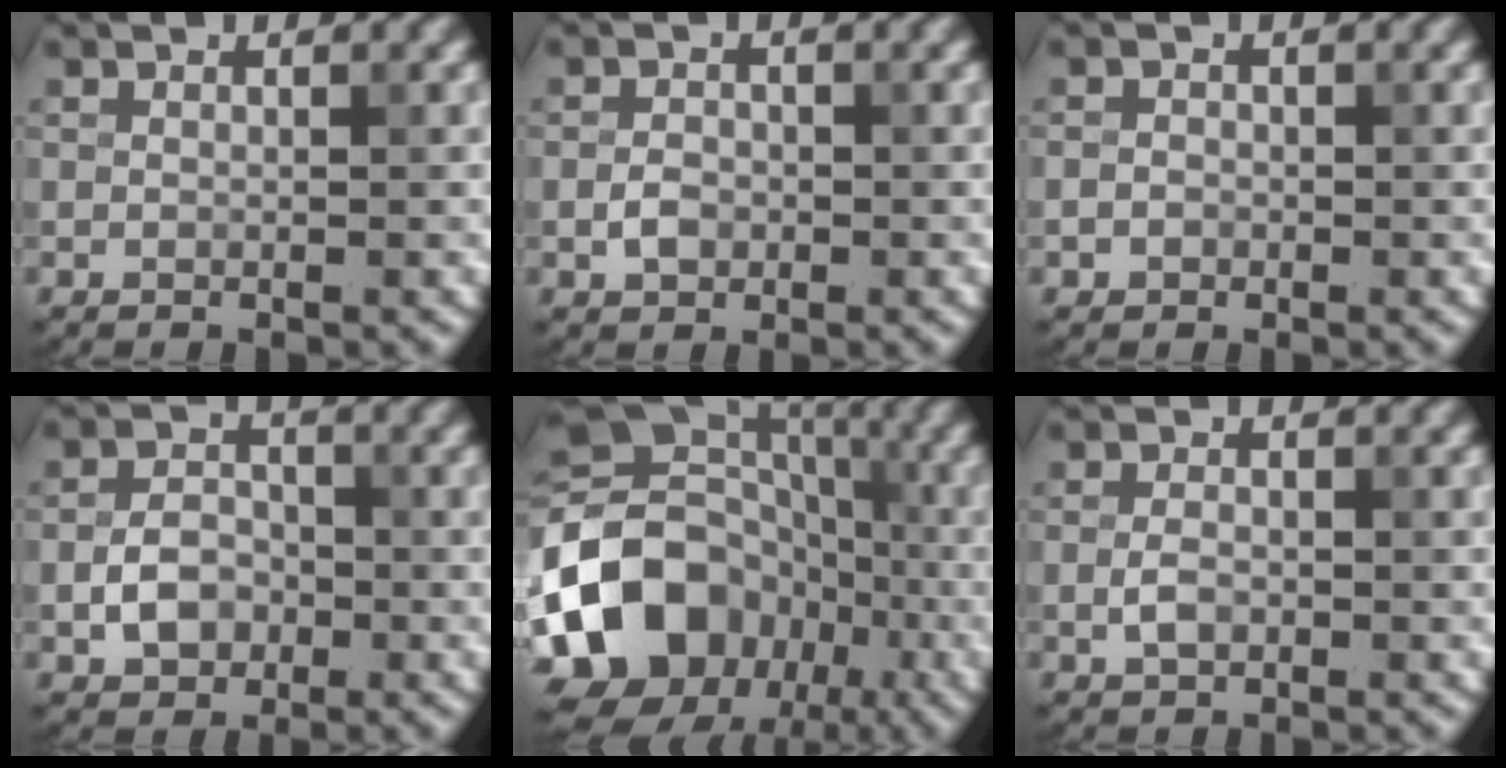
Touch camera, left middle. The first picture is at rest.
{"total": 1.7, "force": [-0.5, 1.2, 1.0], "torque": [-0.018, 0.003, -0.014]}
{"total": 0.9, "force": [-0.4, 0.8, 0.2], "torque": [0.001, -0.002, -0.008]}
{"total": 3.2, "force": [-1.0, 2.4, 1.9], "torque": [-0.029, 0.003, -0.023]}
{"total": 14.4, "force": [-5.2, 11.5, 6.9], "torque": [-0.139, 0.014, -0.101]}
{"total": 1.6, "force": [-0.4, 1.0, 1.2], "torque": [-0.026, 0.001, -0.009]}